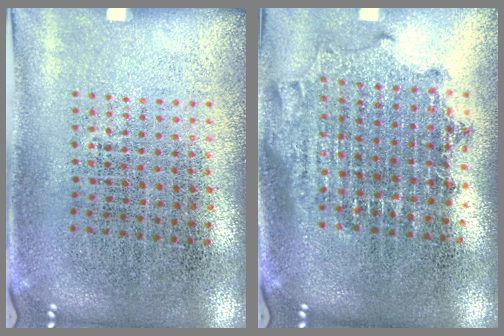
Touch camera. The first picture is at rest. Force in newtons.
{"total": 1.8, "press": 1.4, "slide": 1.0}